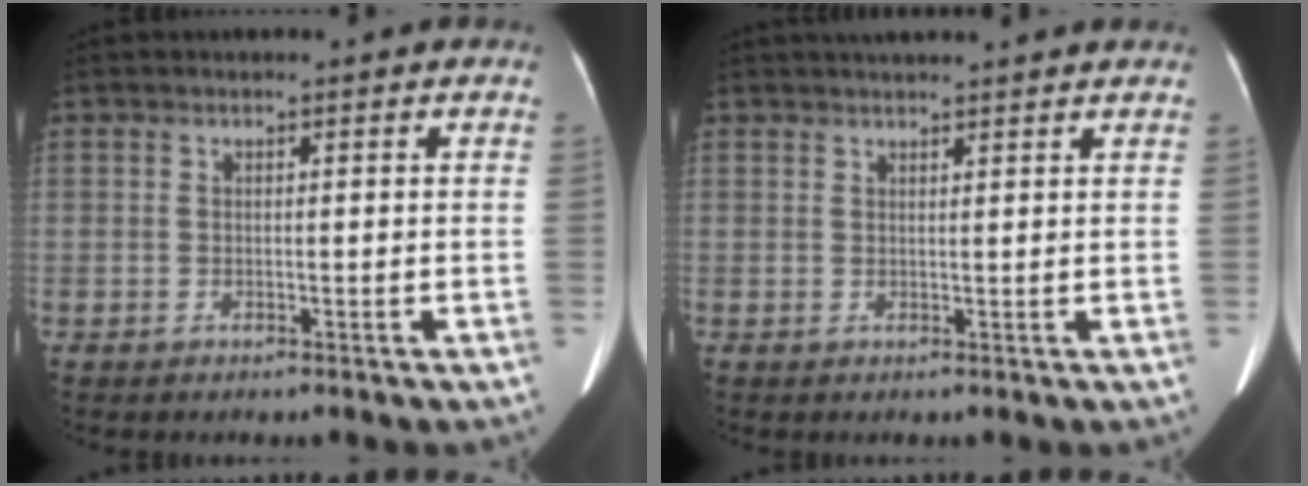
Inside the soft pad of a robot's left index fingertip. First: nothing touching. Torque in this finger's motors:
{"motor_torque": [0.36, -0.81, 0.00, 0.07]}